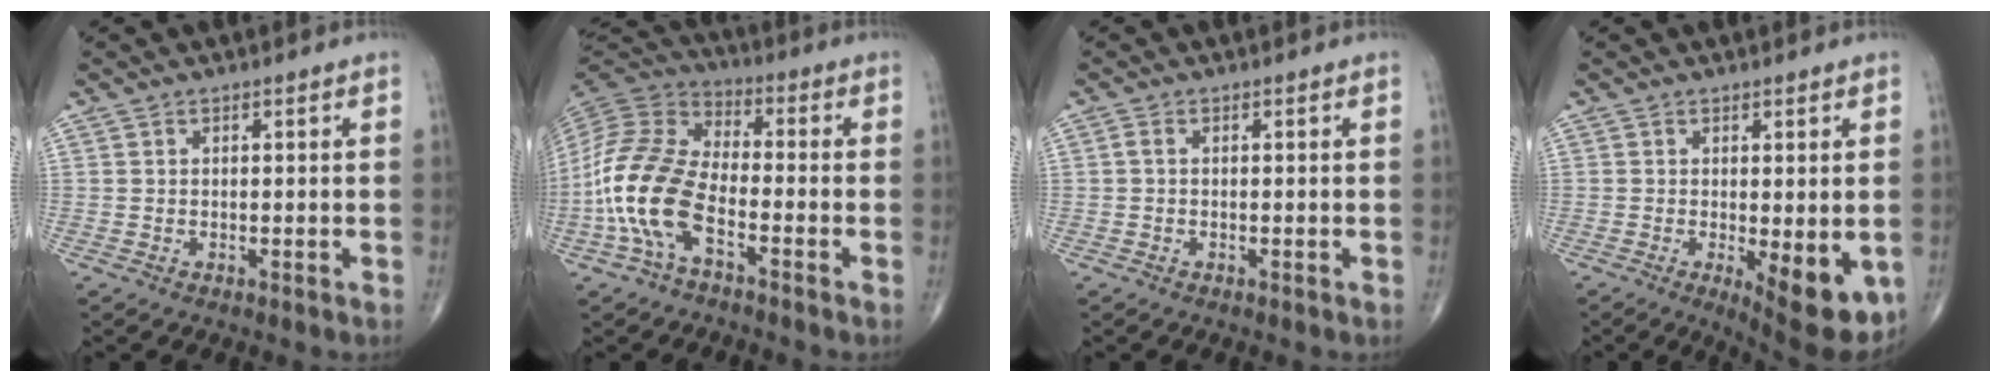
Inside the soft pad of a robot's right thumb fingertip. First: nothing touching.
{"total": 15.2, "force": [-5.4, 7.4, 12.1], "torque": [-0.257, 0.038, -0.113]}
{"total": 0.8, "force": [0.0, 0.4, 0.7], "torque": [-0.014, 0.000, -0.003]}
{"total": 10.2, "force": [-2.8, 3.4, 9.2], "torque": [-0.107, -0.022, -0.029]}